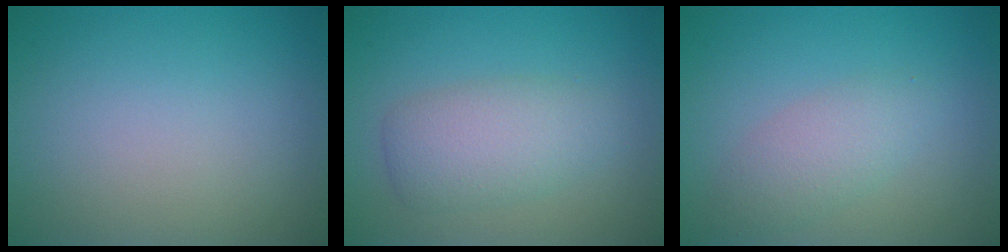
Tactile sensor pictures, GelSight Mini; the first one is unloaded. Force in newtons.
{"total": 4.0, "press": 4.0, "slide": 0.1}
{"total": 2.8, "press": 2.8, "slide": 0.1}